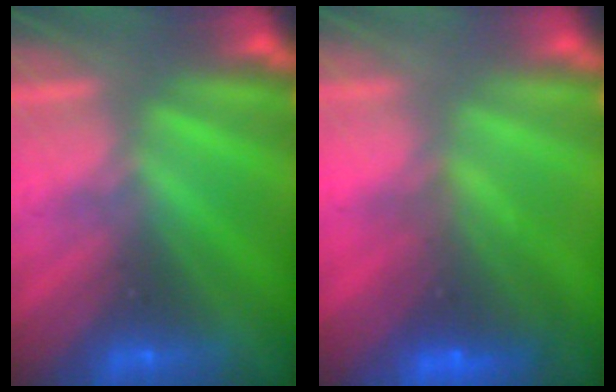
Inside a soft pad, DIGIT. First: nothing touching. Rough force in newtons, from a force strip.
{"total": 7.0}